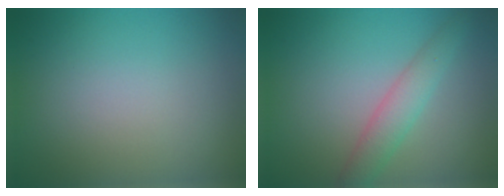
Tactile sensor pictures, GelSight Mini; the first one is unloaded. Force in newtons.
{"total": 2.9, "press": 2.9, "slide": 0.1}